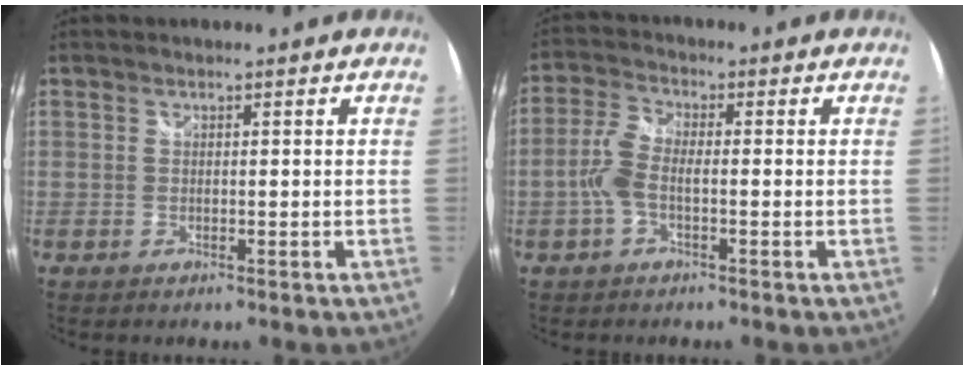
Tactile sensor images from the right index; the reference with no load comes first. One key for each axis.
{"total": 5.0, "fx": -1.4, "fy": 1.9, "fz": 4.4, "tx": -0.105, "ty": 0.010, "tz": -0.030}